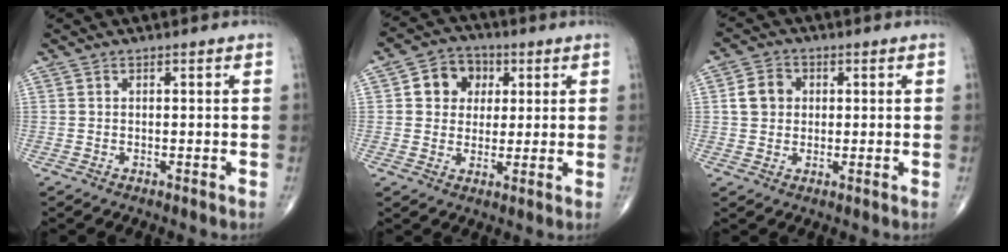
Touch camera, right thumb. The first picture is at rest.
{"total": 8.2, "force": [2.2, 7.0, 3.7], "torque": [-0.018, 0.001, 0.029]}
{"total": 5.3, "force": [0.8, 4.6, 2.6], "torque": [-0.034, 0.006, 0.010]}